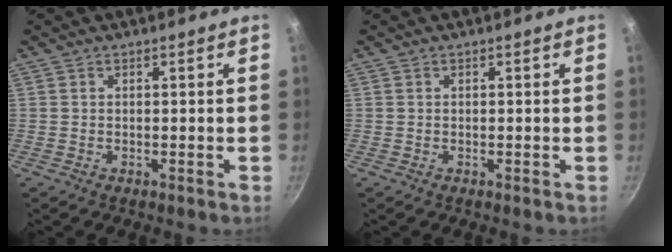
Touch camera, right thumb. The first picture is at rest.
{"total": 0.0}